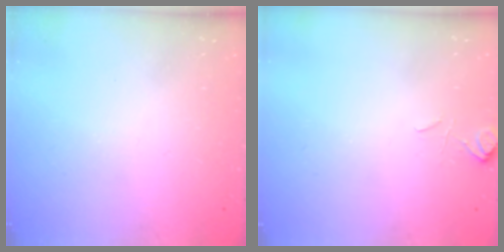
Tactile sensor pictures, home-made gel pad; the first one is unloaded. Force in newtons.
{"total": 4.1, "press": 4.1, "slide": 0.5}